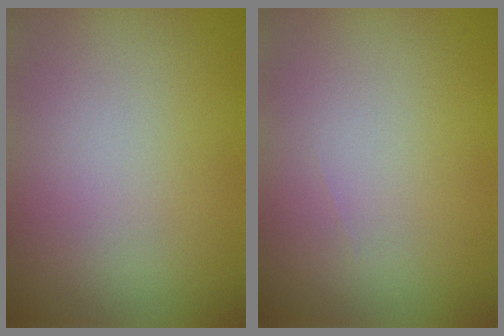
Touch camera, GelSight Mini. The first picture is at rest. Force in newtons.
{"total": 0.0}